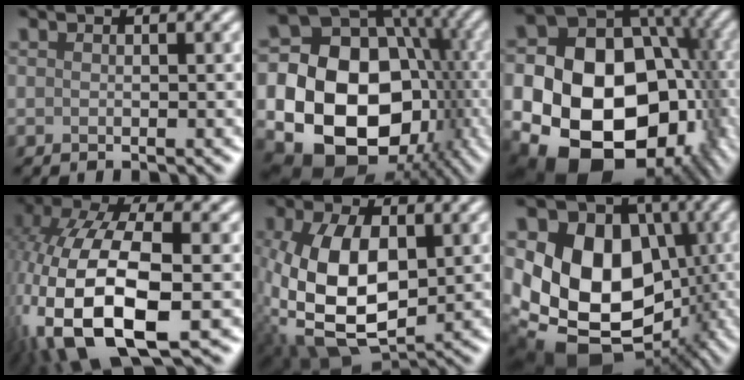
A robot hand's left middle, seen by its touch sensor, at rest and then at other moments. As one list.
[{"total": 21.6, "force": [-3.0, 18.1, 11.4], "torque": [-0.195, -0.014, -0.065]}, {"total": 23.6, "force": [-4.2, 18.7, 13.7], "torque": [-0.237, -0.006, -0.091]}, {"total": 13.4, "force": [-3.6, 6.3, 11.2], "torque": [-0.255, -0.012, -0.062]}, {"total": 10.6, "force": [-0.3, 6.0, 8.7], "torque": [-0.197, -0.006, -0.005]}, {"total": 16.5, "force": [-1.2, 13.1, 9.9], "torque": [-0.158, -0.007, -0.026]}]